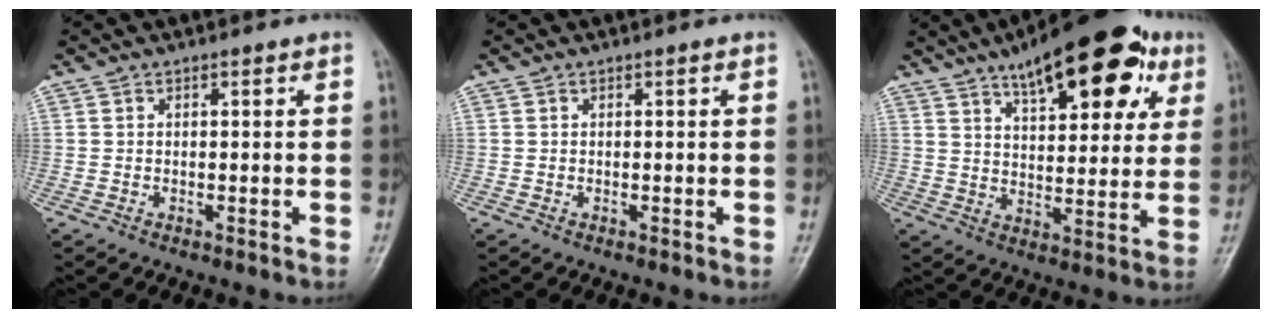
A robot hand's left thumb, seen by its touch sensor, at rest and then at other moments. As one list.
[{"total": 0.0}, {"total": 20.7, "force": [10.9, 8.5, 15.5], "torque": [-0.183, -0.019, 0.157]}]